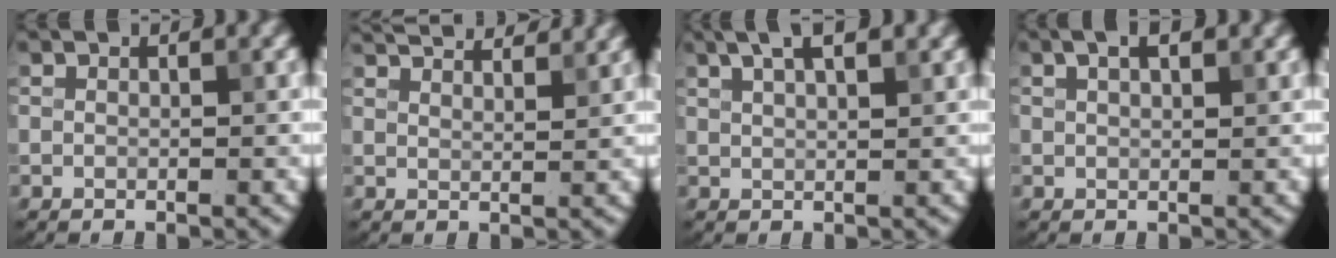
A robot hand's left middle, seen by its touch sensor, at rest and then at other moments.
{"total": 4.7, "force": [4.4, 0.6, 1.6], "torque": [-0.033, 0.014, 0.062]}
{"total": 4.6, "force": [3.0, 1.5, 3.2], "torque": [-0.053, 0.020, 0.041]}
{"total": 2.5, "force": [1.5, 1.1, 1.8], "torque": [-0.035, 0.009, 0.026]}